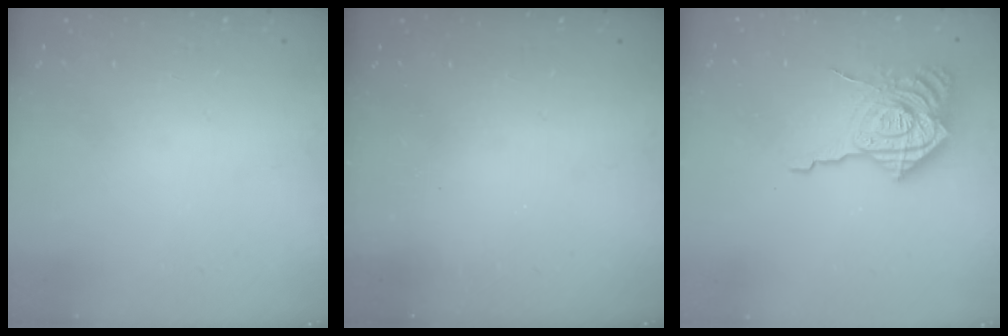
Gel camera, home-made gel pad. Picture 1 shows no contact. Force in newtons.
{"total": 2.4, "press": 2.2, "slide": 0.8}
{"total": 20.1, "press": 20.0, "slide": 2.1}